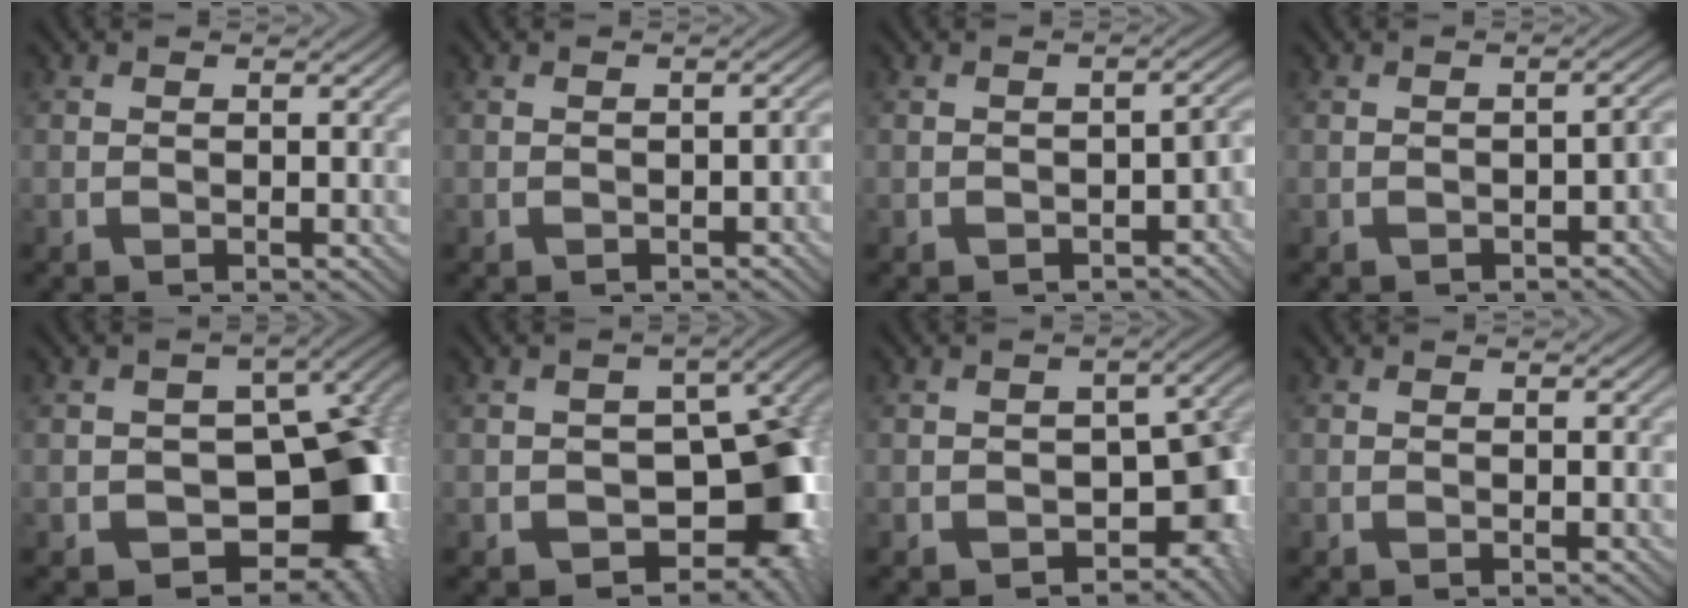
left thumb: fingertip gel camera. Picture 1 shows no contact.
{"total": 1.5, "force": [-0.8, 0.9, 0.9], "torque": [-0.019, -0.005, -0.007]}
{"total": 4.0, "force": [-2.1, 2.1, 2.7], "torque": [-0.031, -0.003, -0.029]}
{"total": 2.8, "force": [-1.5, 1.5, 1.8], "torque": [-0.025, -0.004, -0.019]}
{"total": 14.8, "force": [-4.5, 10.0, 9.9], "torque": [-0.102, -0.007, -0.062]}
{"total": 13.2, "force": [-3.9, 8.8, 9.1], "torque": [-0.089, -0.018, -0.048]}
{"total": 10.0, "force": [-3.5, 6.8, 6.4], "torque": [-0.072, -0.010, -0.038]}
{"total": 0.0}